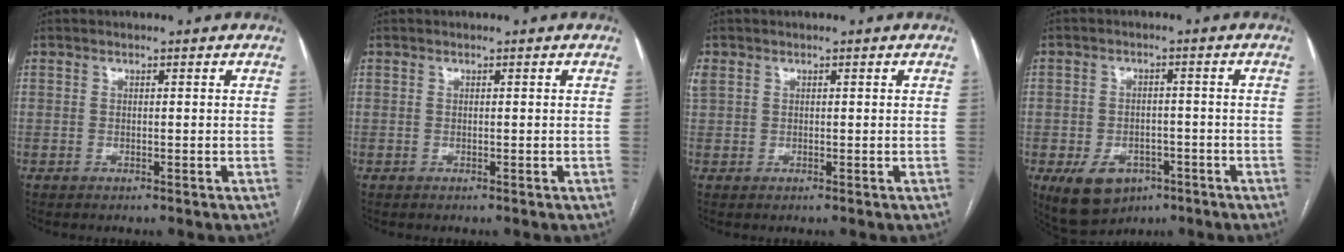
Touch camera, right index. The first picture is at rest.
{"total": 0.0}
{"total": 1.7, "force": [0.7, 1.4, 0.7], "torque": [-0.030, 0.022, 0.019]}
{"total": 8.0, "force": [-3.9, 5.8, 4.0], "torque": [-0.071, 0.005, -0.048]}